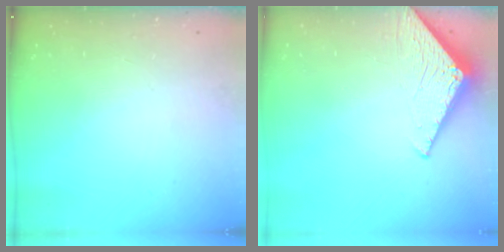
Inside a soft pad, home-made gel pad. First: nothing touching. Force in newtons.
{"total": 2.8, "press": 2.8, "slide": 0.2}